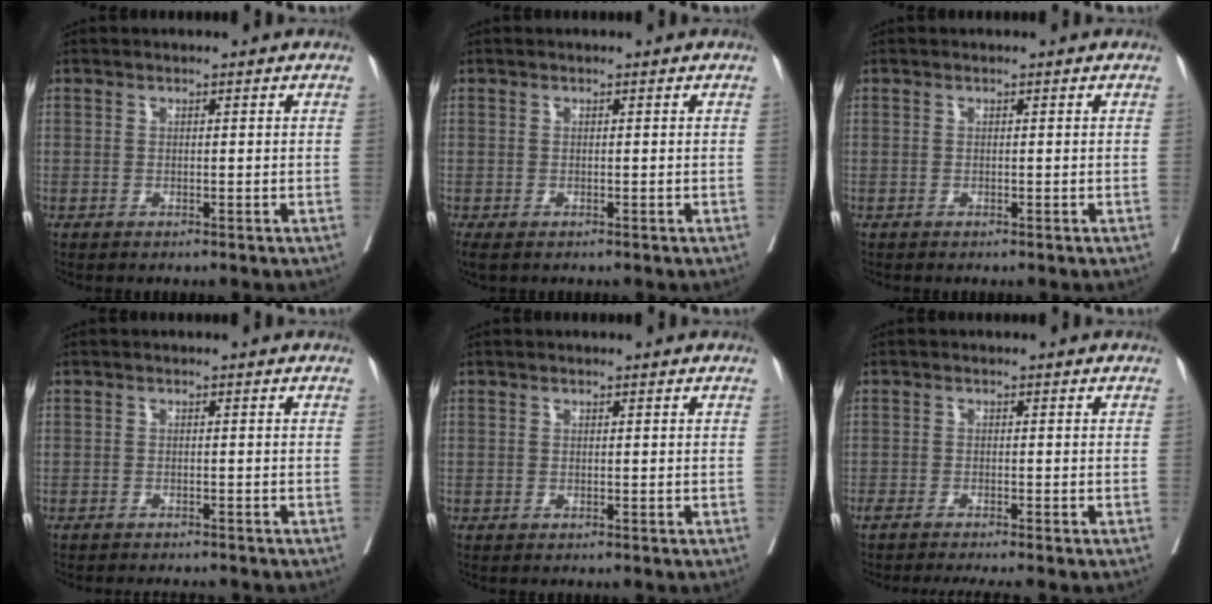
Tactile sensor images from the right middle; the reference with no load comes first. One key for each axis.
{"total": 2.1, "fx": -1.4, "fy": 1.1, "fz": 1.2, "tx": -0.020, "ty": -0.007, "tz": -0.021}
{"total": 0.0}
{"total": 5.3, "fx": -5.0, "fy": 0.8, "fz": 1.6, "tx": -0.016, "ty": -0.005, "tz": -0.063}
{"total": 0.0}
{"total": 6.9, "fx": -6.1, "fy": -0.2, "fz": 3.1, "tx": -0.025, "ty": -0.008, "tz": -0.091}